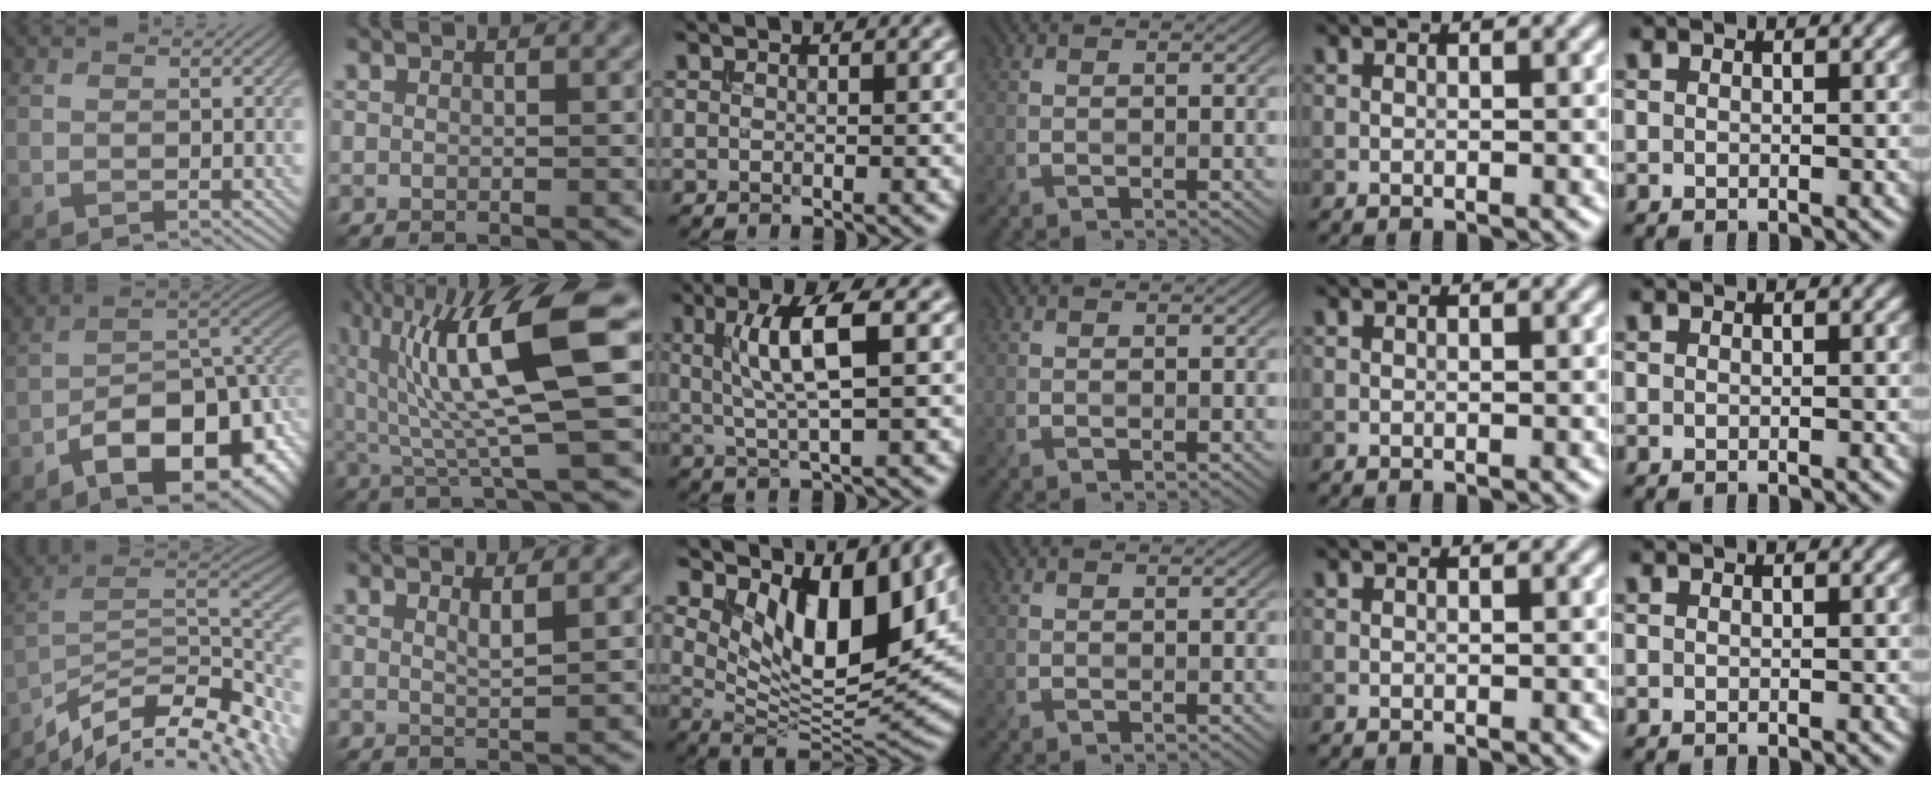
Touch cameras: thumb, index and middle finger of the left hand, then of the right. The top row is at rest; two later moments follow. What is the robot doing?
{"motion": "extract", "object": "bucket"}